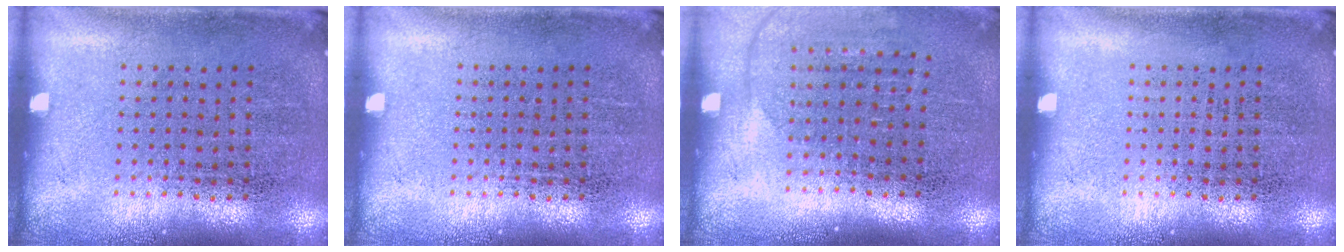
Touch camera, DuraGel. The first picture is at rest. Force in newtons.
{"total": 0.0}
{"total": 1.3, "press": 1.1, "slide": 0.8}
{"total": 0.0}